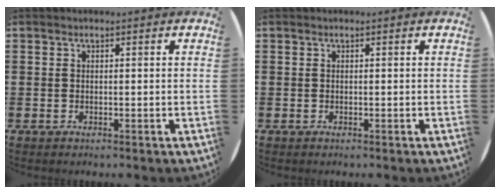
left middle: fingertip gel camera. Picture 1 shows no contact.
{"total": 0.0}